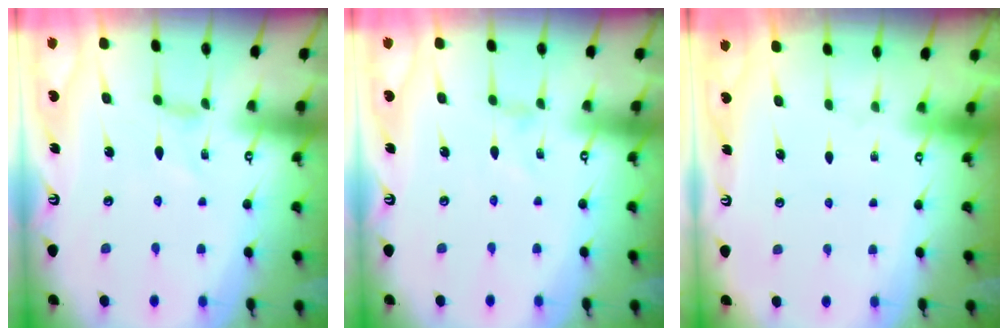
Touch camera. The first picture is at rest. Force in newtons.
{"total": 0.0}
{"total": 0.0}